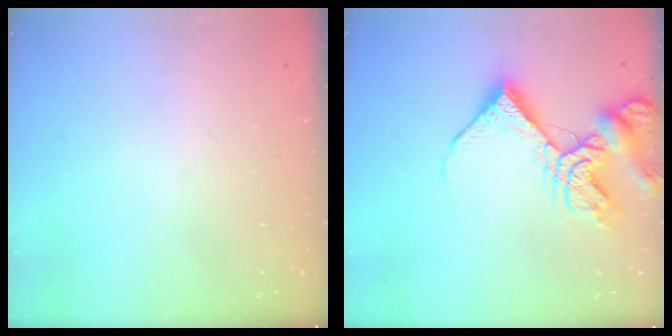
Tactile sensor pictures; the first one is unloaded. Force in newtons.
{"total": 13.4, "press": 13.3, "slide": 1.7}